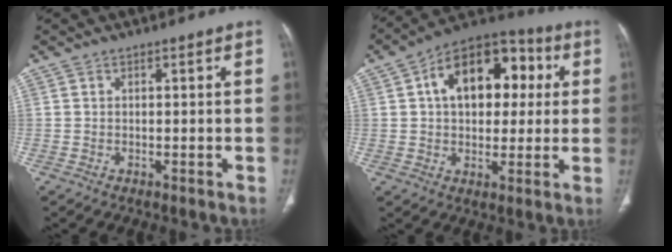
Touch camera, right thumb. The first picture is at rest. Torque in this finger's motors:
{"motor_torque": [-0.51, 1.10, 0.79, -0.02, 0.20]}